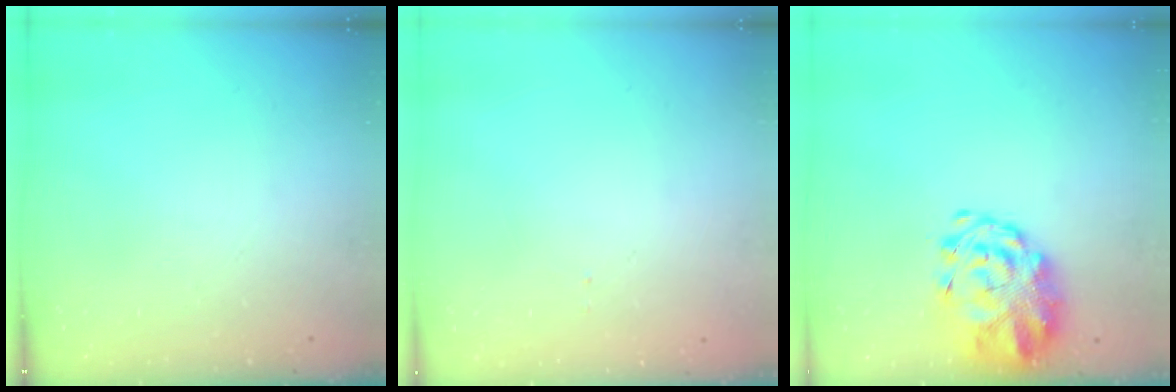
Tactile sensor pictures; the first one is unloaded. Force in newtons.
{"total": 1.0, "press": 1.0, "slide": 0.1}
{"total": 4.8, "press": 4.5, "slide": 1.7}